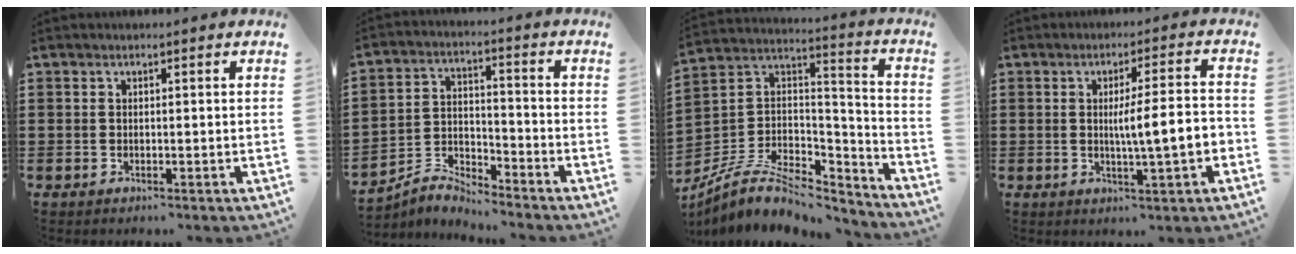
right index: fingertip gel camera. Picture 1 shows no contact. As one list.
[{"total": 4.5, "force": [-4.4, 0.9, 0.4], "torque": [-0.020, 0.002, -0.094]}, {"total": 9.4, "force": [-6.3, 4.4, 5.4], "torque": [-0.107, 0.016, -0.119]}, {"total": 7.0, "force": [-0.8, 0.5, 7.0], "torque": [-0.114, -0.006, -0.021]}]